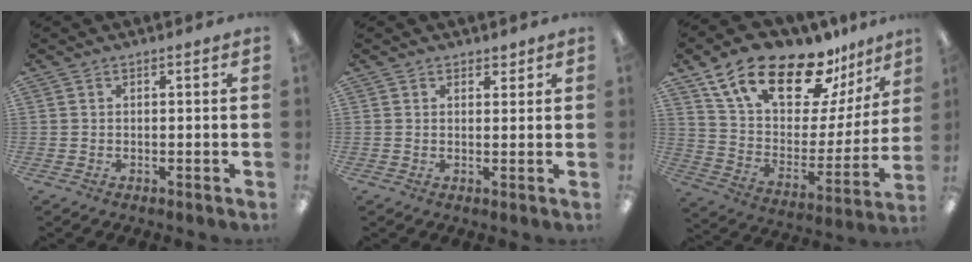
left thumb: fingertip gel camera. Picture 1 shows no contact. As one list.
[{"total": 1.7, "force": [1.3, 0.9, 0.4], "torque": [0.000, -0.003, 0.023]}, {"total": 22.8, "force": [16.6, 9.5, 12.4], "torque": [-0.219, -0.106, 0.290]}]